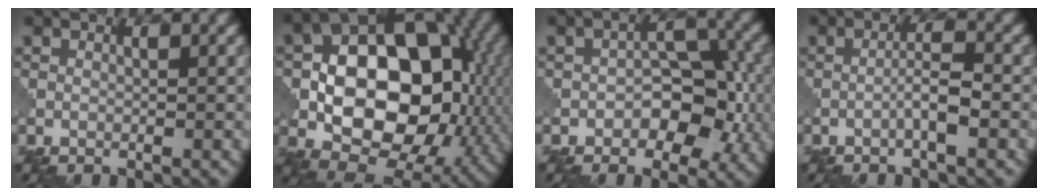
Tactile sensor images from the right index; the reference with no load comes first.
{"total": 14.7, "force": [-1.6, 9.8, 10.9], "torque": [-0.148, 0.010, -0.038]}
{"total": 5.2, "force": [-1.6, 3.3, 3.7], "torque": [-0.035, 0.004, -0.024]}
{"total": 2.6, "force": [-1.1, 0.2, 2.3], "torque": [-0.041, 0.010, -0.024]}